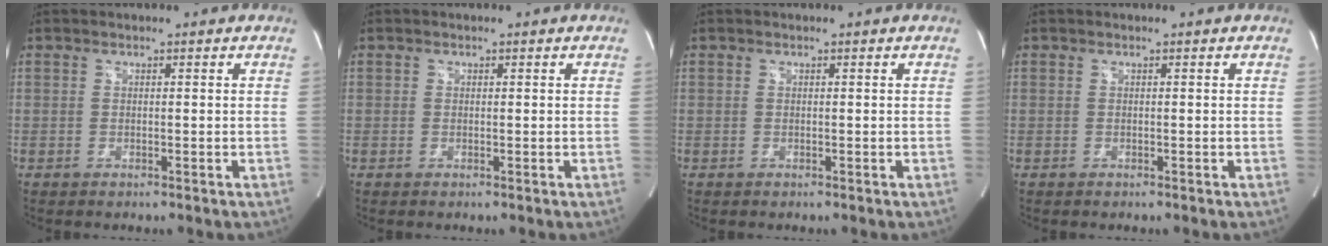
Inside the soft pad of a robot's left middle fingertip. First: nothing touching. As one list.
[{"total": 0.0}, {"total": 0.0}, {"total": 0.0}]